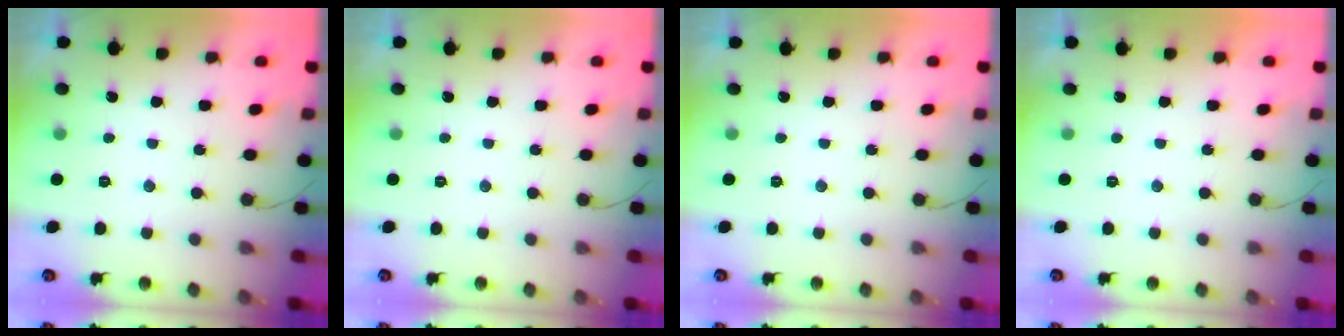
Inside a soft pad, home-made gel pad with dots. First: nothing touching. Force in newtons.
{"total": 0.0}
{"total": 1.9, "press": 1.9, "slide": 0.1}
{"total": 1.7, "press": 1.7, "slide": 0.1}